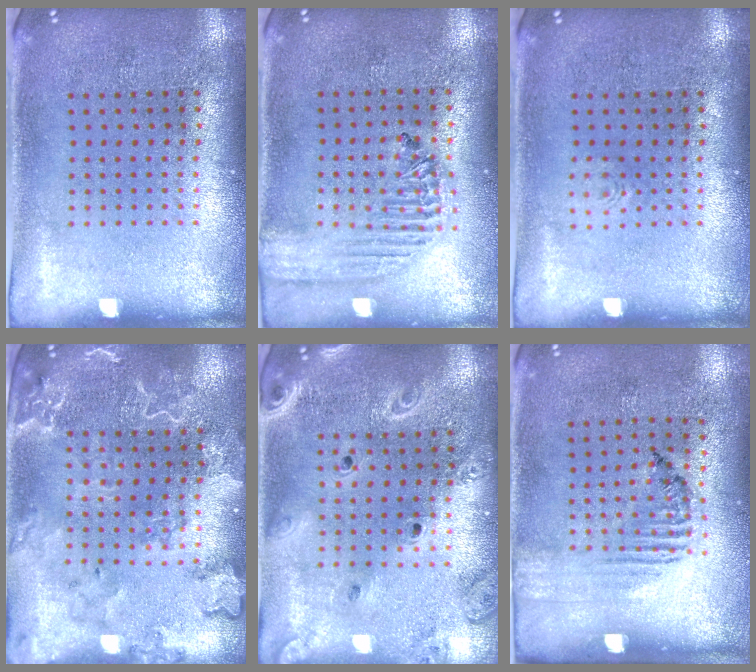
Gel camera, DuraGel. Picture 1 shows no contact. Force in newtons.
{"total": 1.8, "press": 1.7, "slide": 0.7}
{"total": 0.6, "press": 0.6, "slide": 0.2}
{"total": 2.6, "press": 2.4, "slide": 1.0}
{"total": 2.3, "press": 2.1, "slide": 0.9}
{"total": 1.5, "press": 0.9, "slide": 1.2}